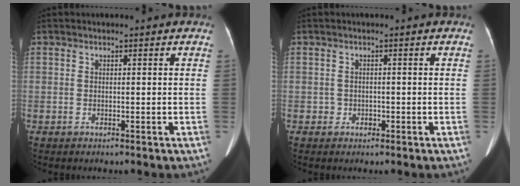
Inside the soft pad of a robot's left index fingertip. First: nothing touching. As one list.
[{"total": 1.2, "force": [-0.7, 0.9, 0.0], "torque": [-0.001, -0.001, -0.011]}]